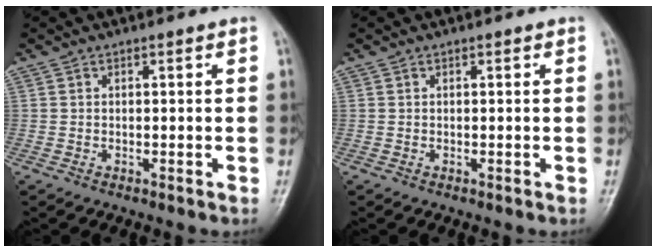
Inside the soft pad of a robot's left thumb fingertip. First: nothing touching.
{"total": 0.0}